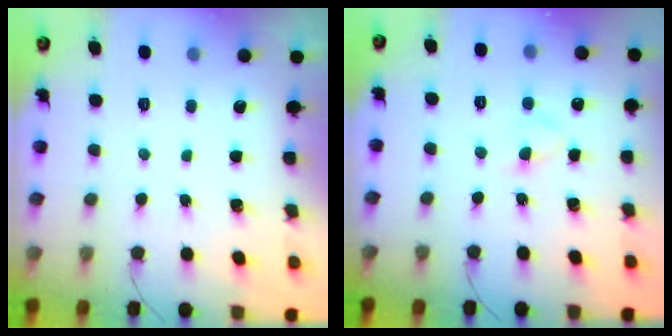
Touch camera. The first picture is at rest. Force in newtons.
{"total": 2.5, "press": 2.2, "slide": 1.1}